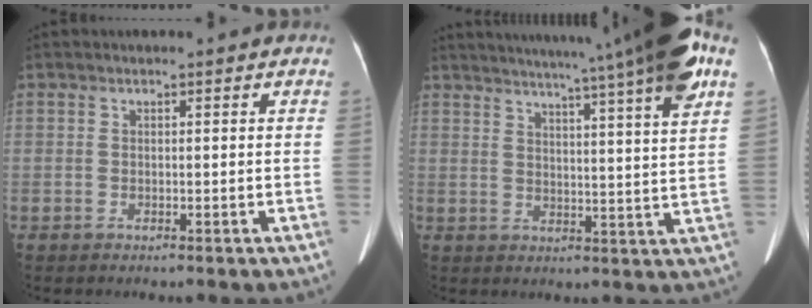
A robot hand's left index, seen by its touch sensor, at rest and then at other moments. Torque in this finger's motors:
{"motor_torque": [0.81, -0.93, 0.18, 0.17]}